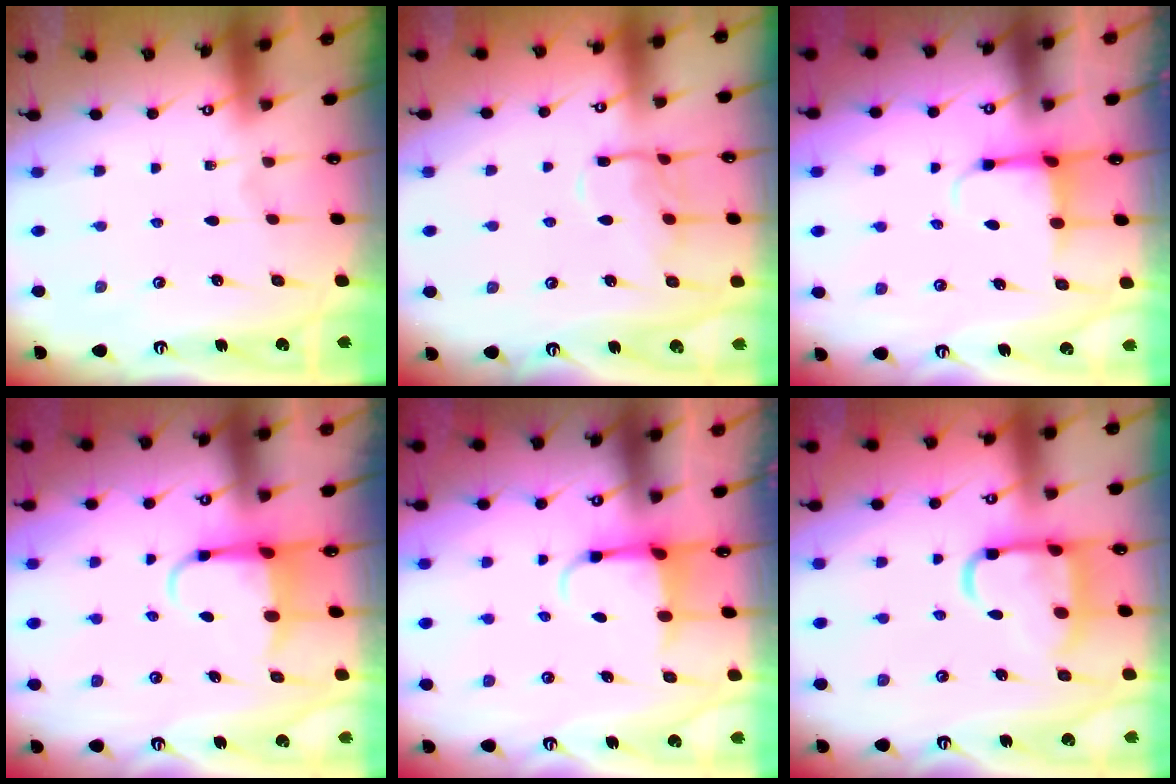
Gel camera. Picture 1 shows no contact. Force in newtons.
{"total": 10.6, "press": 10.6, "slide": 0.7}
{"total": 4.0, "press": 3.8, "slide": 1.3}
{"total": 5.2, "press": 5.1, "slide": 1.0}
{"total": 3.8, "press": 3.6, "slide": 1.0}
{"total": 12.4, "press": 12.4, "slide": 1.1}